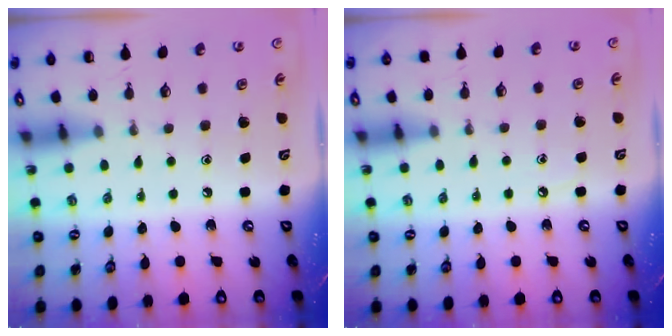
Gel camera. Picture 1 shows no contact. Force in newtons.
{"total": 3.1, "press": 3.0, "slide": 0.4}